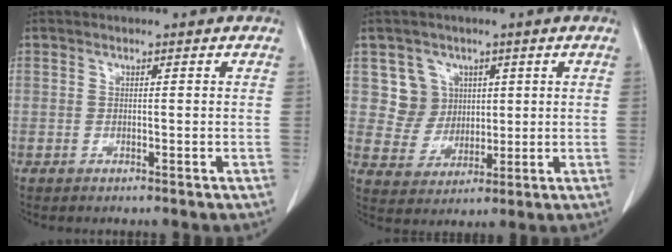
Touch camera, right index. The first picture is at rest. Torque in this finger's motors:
{"motor_torque": [0.03, 0.01, 0.00, -0.01]}